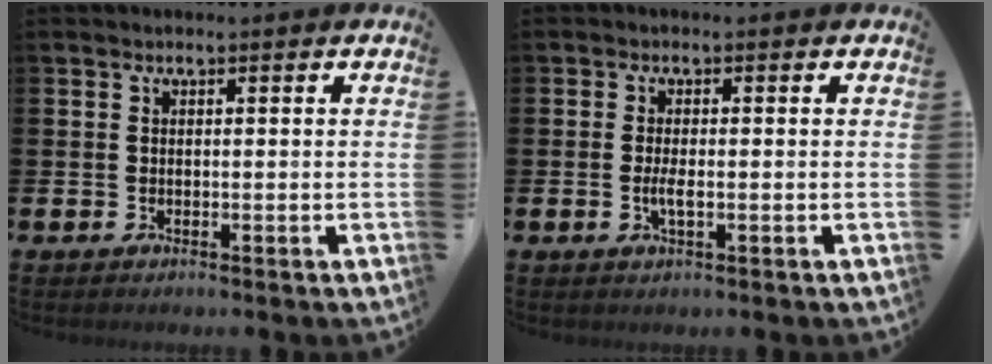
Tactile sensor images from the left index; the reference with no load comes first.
{"total": 1.9, "force": [-0.3, 0.6, 1.8], "torque": [-0.042, 0.003, -0.004]}